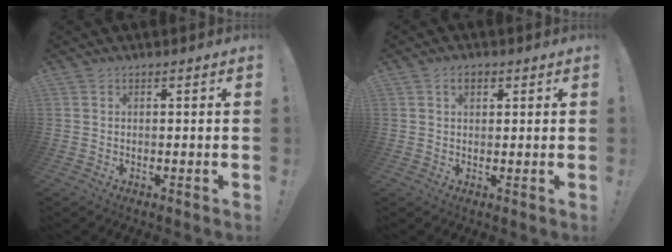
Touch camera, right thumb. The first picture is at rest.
{"total": 2.8, "force": [1.2, 1.8, 1.7], "torque": [-0.019, 0.000, 0.019]}